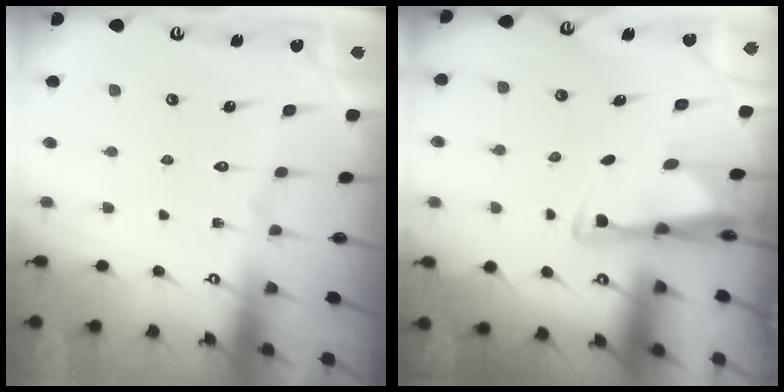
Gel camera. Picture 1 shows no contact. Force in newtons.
{"total": 3.1, "press": 3.0, "slide": 0.9}